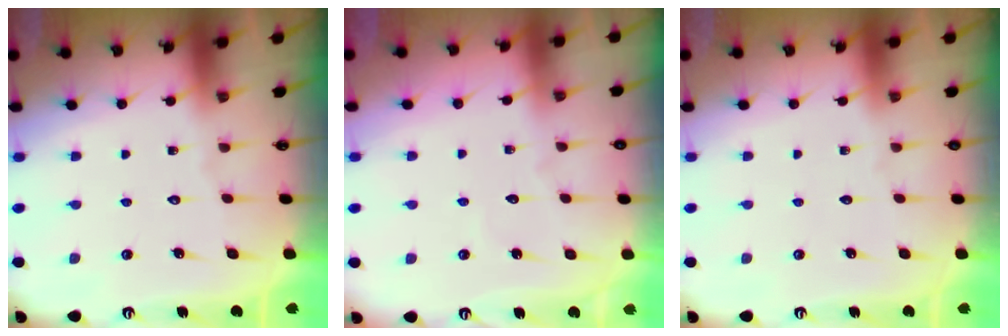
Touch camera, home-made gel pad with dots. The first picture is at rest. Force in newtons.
{"total": 2.0, "press": 2.0, "slide": 0.1}
{"total": 0.0}